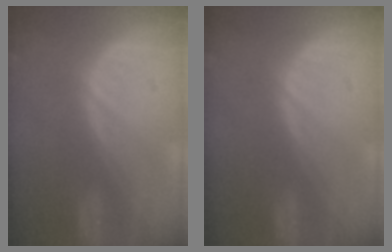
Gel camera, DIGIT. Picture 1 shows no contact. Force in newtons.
{"total": 0.0}